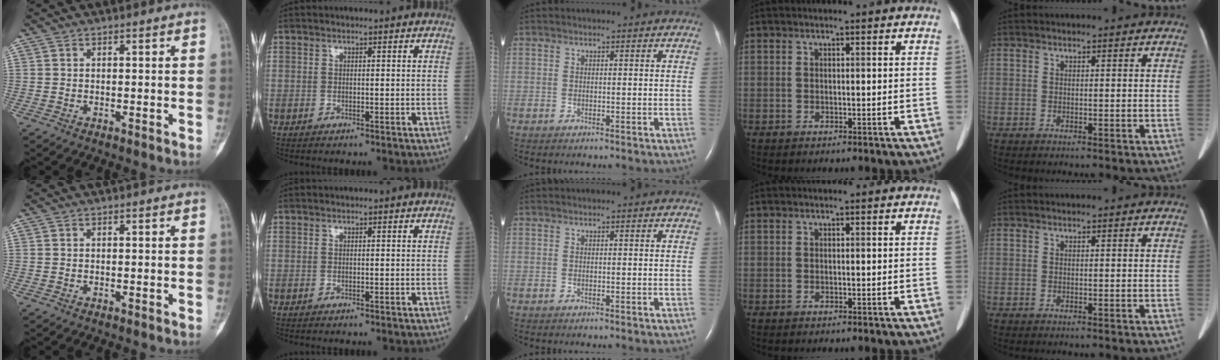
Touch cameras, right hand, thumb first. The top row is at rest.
{}